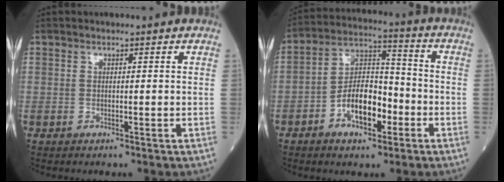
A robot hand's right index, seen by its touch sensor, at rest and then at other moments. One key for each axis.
{"total": 10.0, "fx": -4.1, "fy": 4.6, "fz": 7.9, "tx": -0.149, "ty": 0.021, "tz": -0.074}